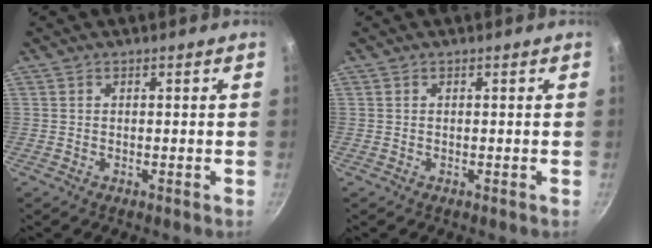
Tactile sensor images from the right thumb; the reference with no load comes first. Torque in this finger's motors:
{"motor_torque": [-0.30, 0.03, -0.06, 0.26, -0.02]}